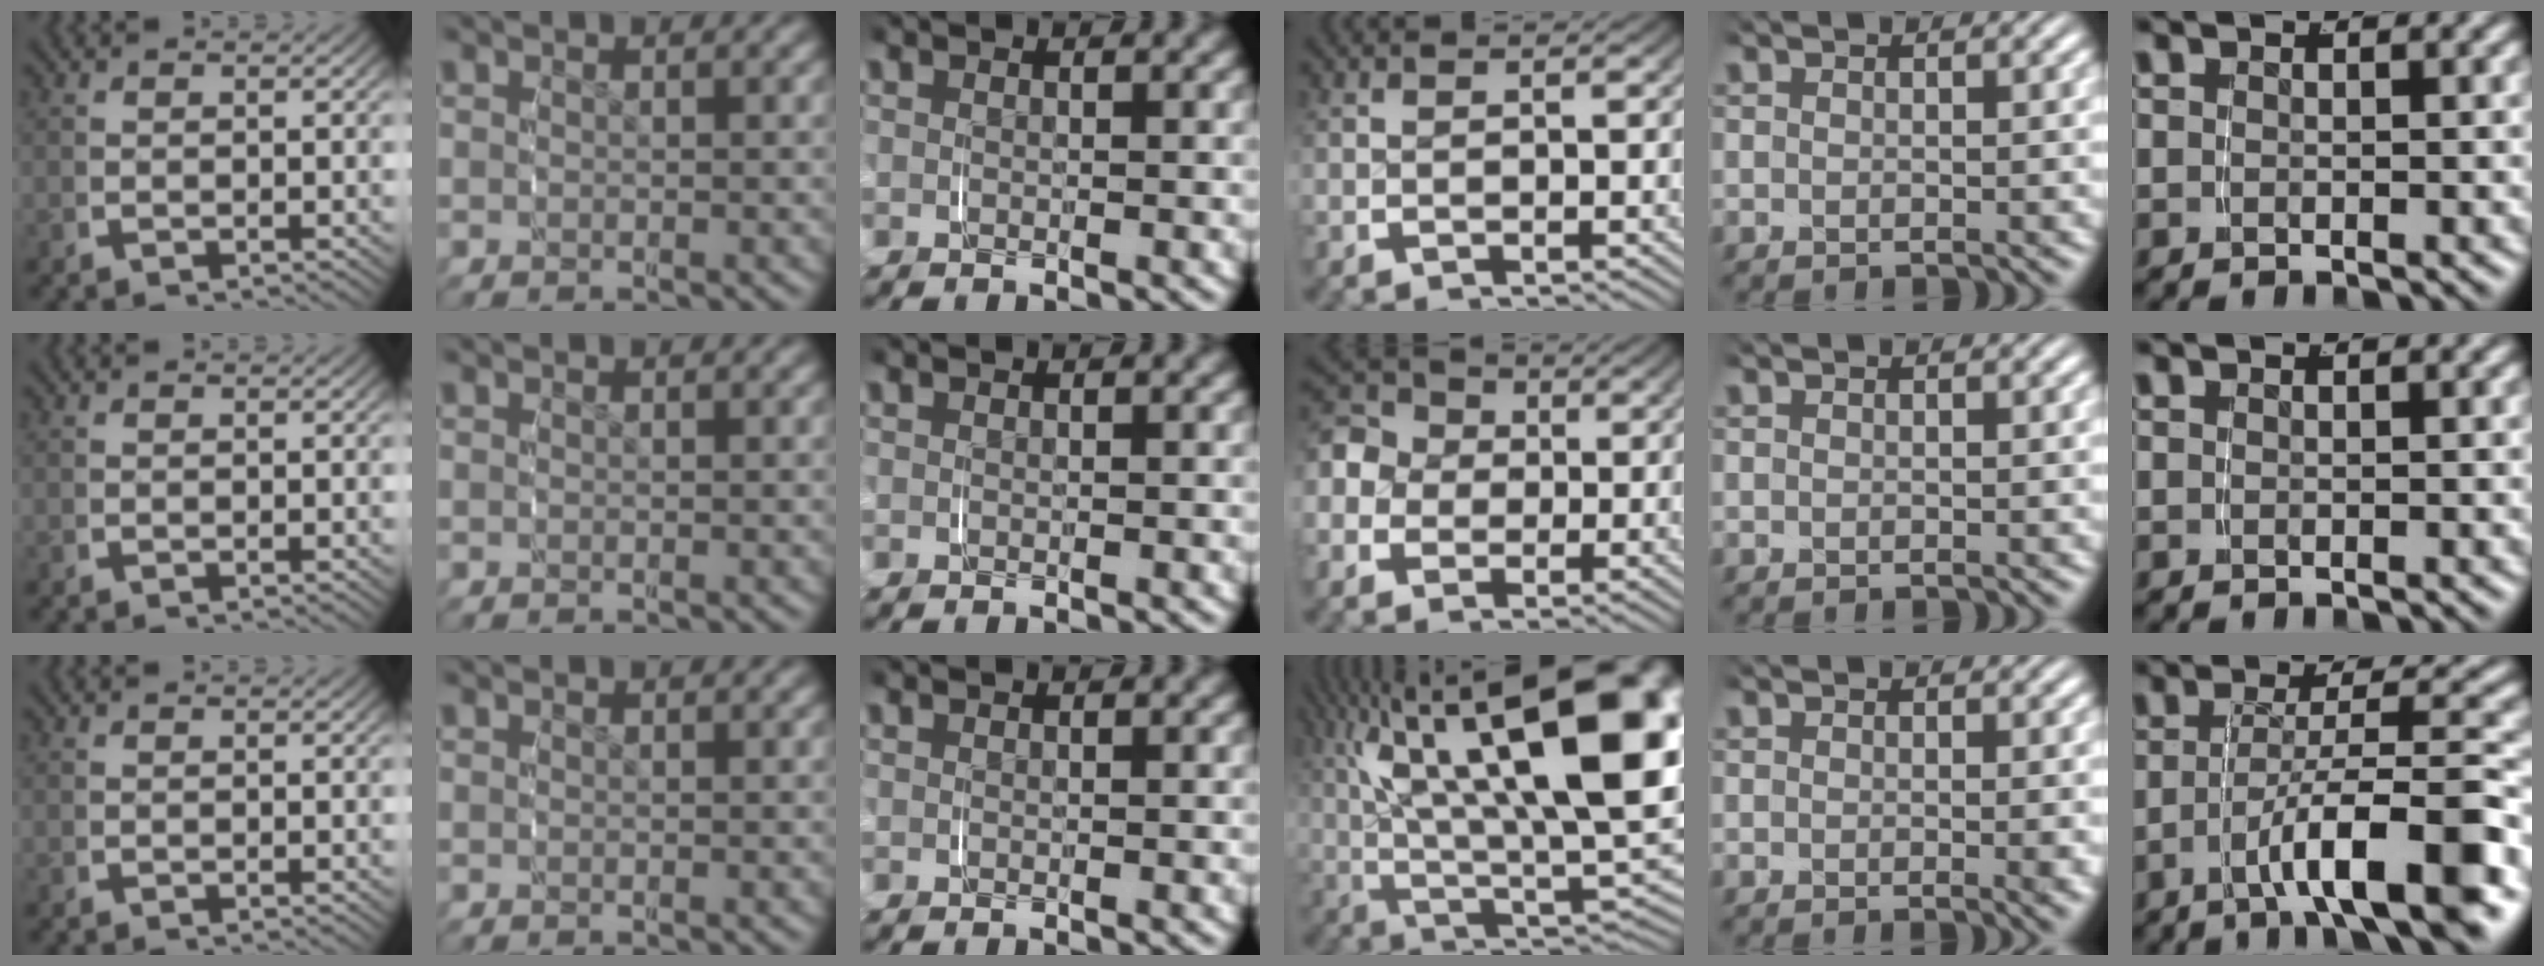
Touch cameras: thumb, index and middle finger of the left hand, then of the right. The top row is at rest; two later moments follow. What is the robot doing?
{"motion": "grasp_and_lifting", "object": "glasses case"}